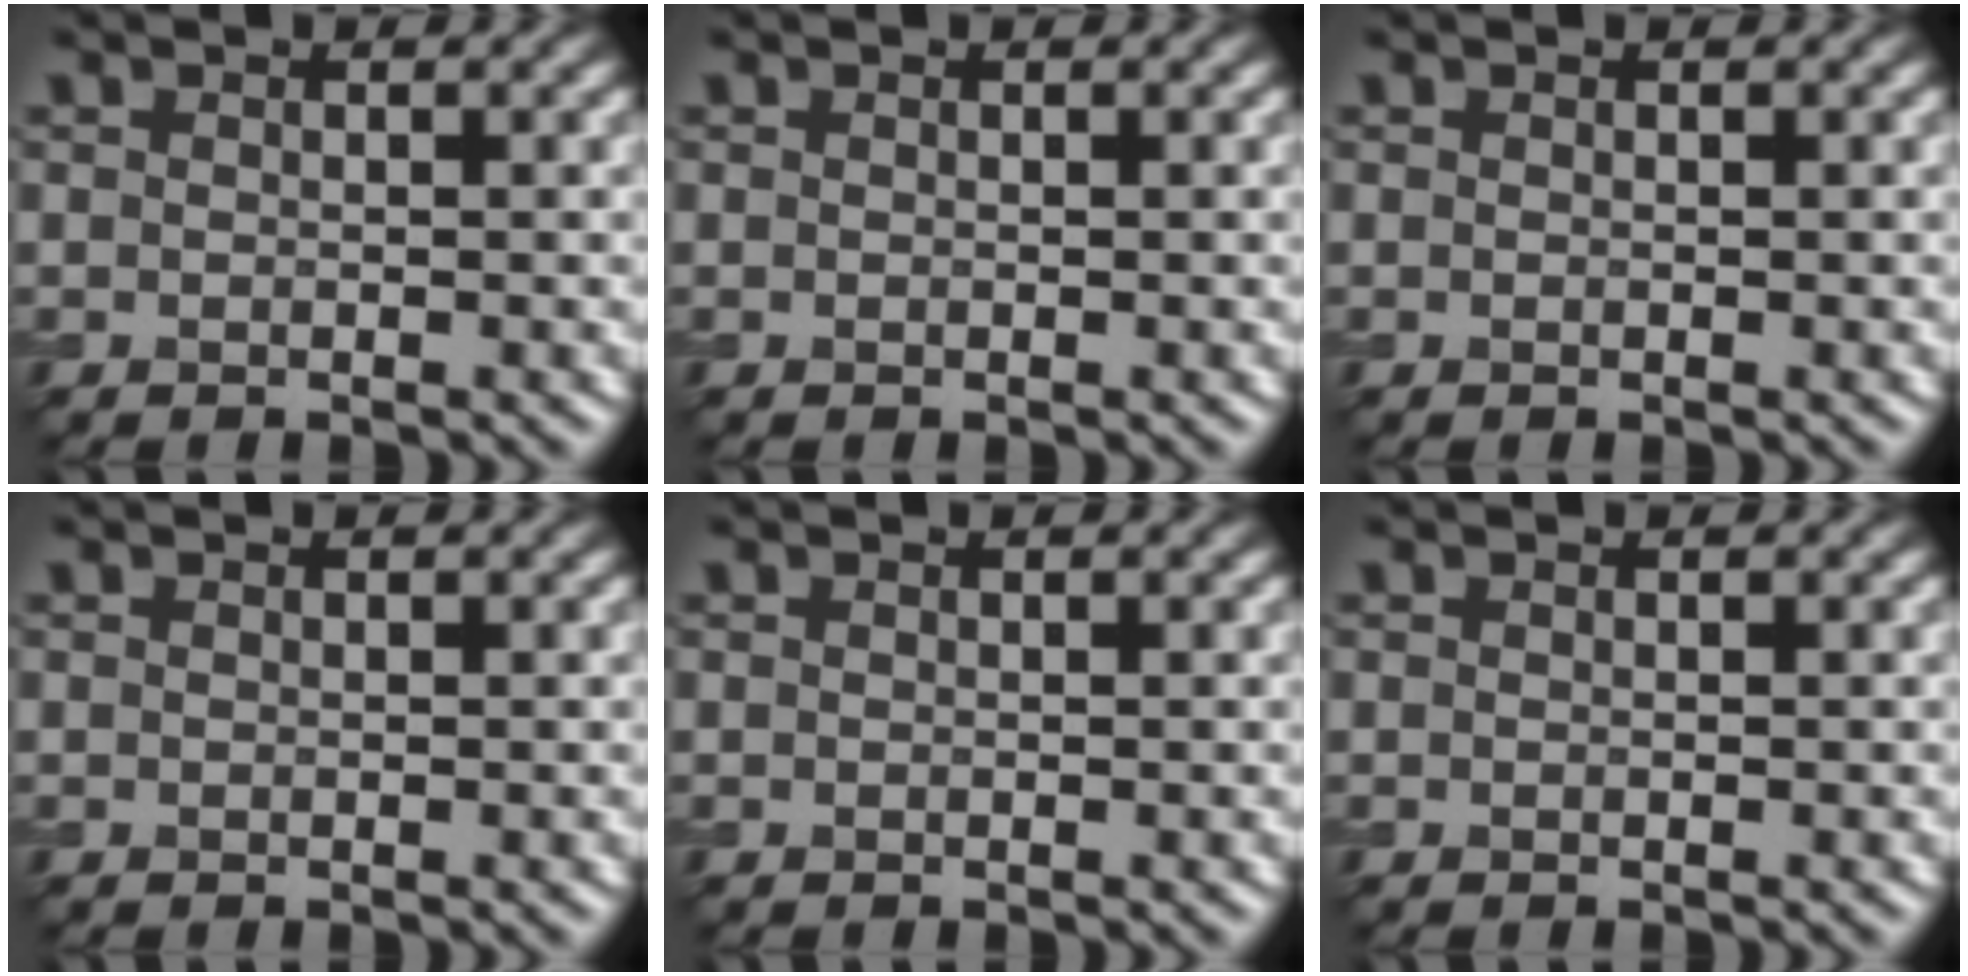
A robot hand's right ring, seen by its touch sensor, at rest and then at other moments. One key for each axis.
{"total": 0.0}
{"total": 0.0}
{"total": 0.0}
{"total": 0.0}
{"total": 0.0}